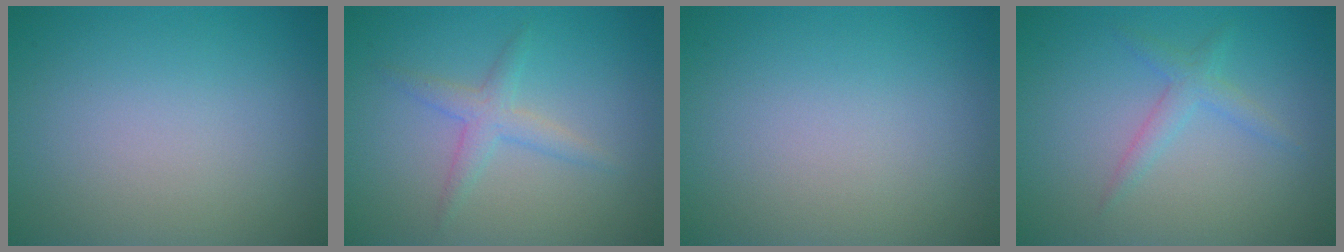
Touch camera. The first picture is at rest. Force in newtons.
{"total": 2.1, "press": 2.1, "slide": 0.1}
{"total": 0.0}
{"total": 1.7, "press": 1.7, "slide": 0.1}